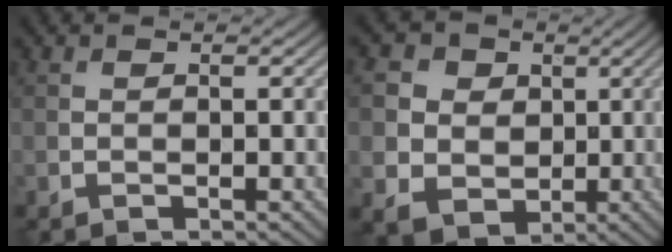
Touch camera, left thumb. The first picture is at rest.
{"total": 9.8, "force": [2.0, 8.9, 3.6], "torque": [-0.145, 0.011, 0.041]}